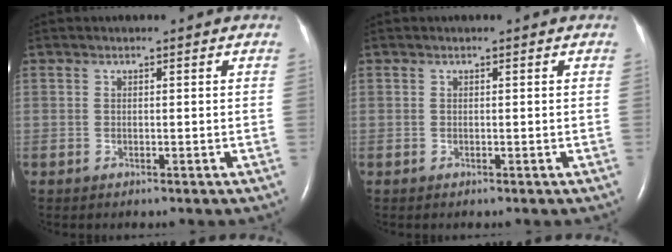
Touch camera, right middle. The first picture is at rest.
{"total": 0.0}